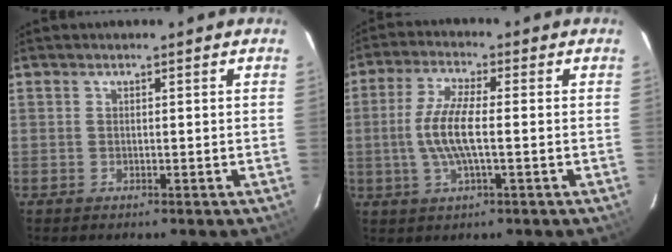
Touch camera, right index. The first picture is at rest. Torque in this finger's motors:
{"motor_torque": [0.86, -0.34, 0.75, 0.18]}